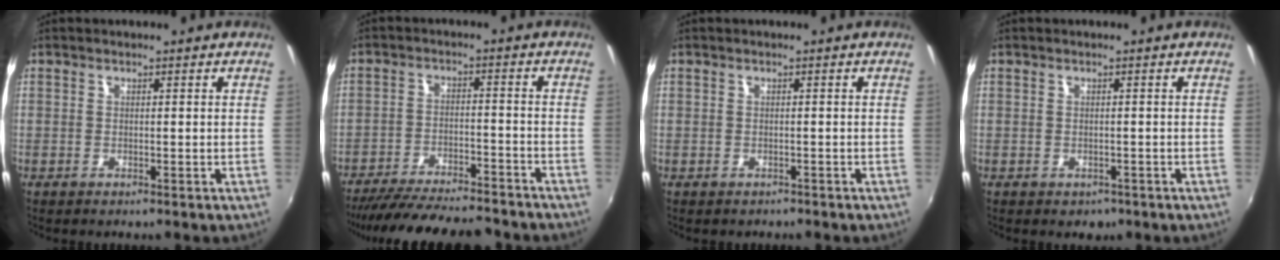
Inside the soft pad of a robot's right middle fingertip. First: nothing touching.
{"total": 19.8, "force": [-17.6, 3.7, 8.4], "torque": [-0.166, -0.025, -0.256]}
{"total": 1.1, "force": [-0.8, 0.8, 0.1], "torque": [-0.007, -0.002, -0.009]}
{"total": 1.9, "force": [-0.9, 1.5, 0.7], "torque": [-0.014, -0.006, -0.008]}